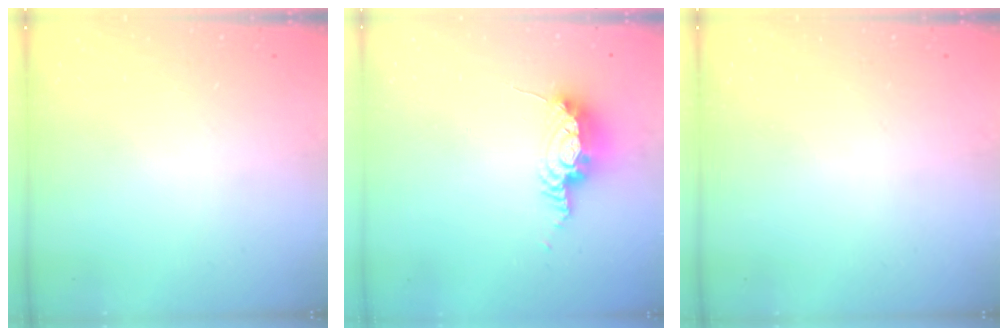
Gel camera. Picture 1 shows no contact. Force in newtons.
{"total": 8.3, "press": 8.1, "slide": 1.6}
{"total": 0.0}